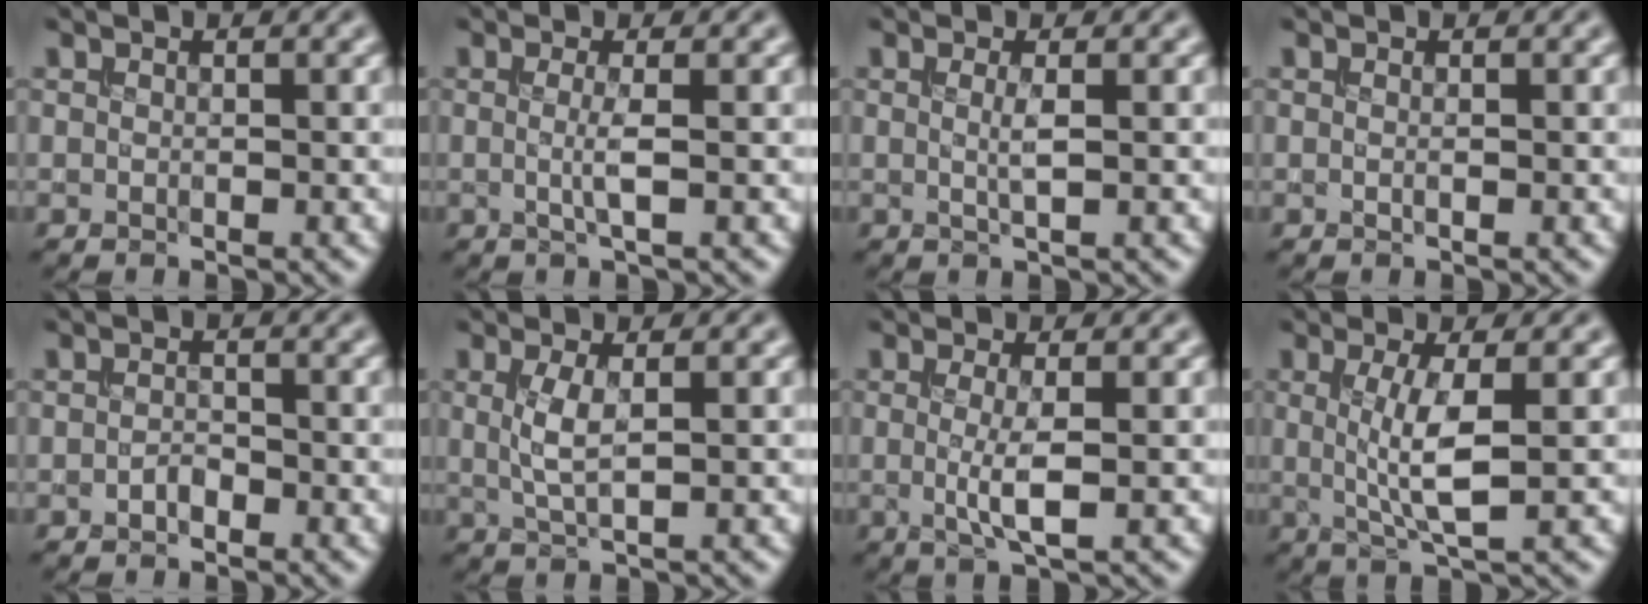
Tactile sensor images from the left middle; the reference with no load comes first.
{"total": 1.7, "force": [-0.2, 0.1, 1.6], "torque": [-0.036, -0.003, -0.006]}
{"total": 1.2, "force": [0.1, 0.1, 1.2], "torque": [-0.024, 0.000, -0.001]}
{"total": 0.0}
{"total": 0.9, "force": [-0.6, 0.4, 0.5], "torque": [-0.013, 0.001, -0.012]}
{"total": 2.4, "force": [0.4, 0.5, 2.4], "torque": [-0.057, 0.000, 0.010]}
{"total": 2.8, "force": [-0.2, 0.3, 2.8], "torque": [-0.057, -0.006, -0.004]}
{"total": 4.2, "force": [0.2, 0.7, 4.1], "torque": [-0.081, -0.005, 0.007]}